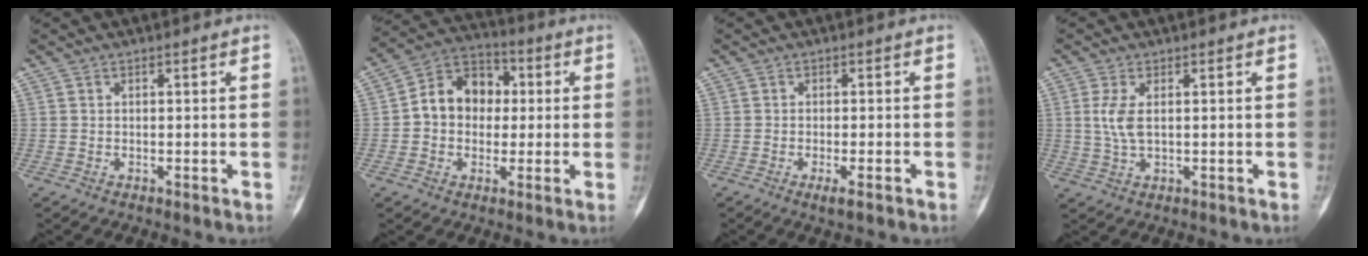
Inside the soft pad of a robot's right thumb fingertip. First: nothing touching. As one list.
[{"total": 11.5, "force": [0.6, 9.1, 7.0], "torque": [-0.075, 0.030, 0.000]}, {"total": 2.7, "force": [-1.5, 0.5, 2.2], "torque": [-0.034, -0.001, -0.024]}, {"total": 4.0, "force": [0.8, 2.0, 3.3], "torque": [-0.084, -0.002, 0.020]}]